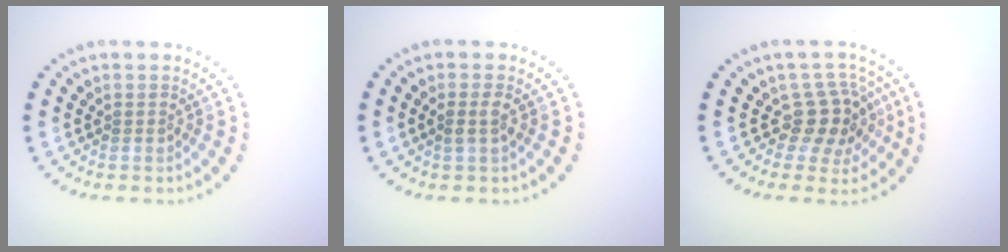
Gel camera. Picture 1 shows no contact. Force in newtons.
{"total": 1.3, "press": 1.1, "slide": 0.7}
{"total": 3.4, "press": 2.6, "slide": 2.1}